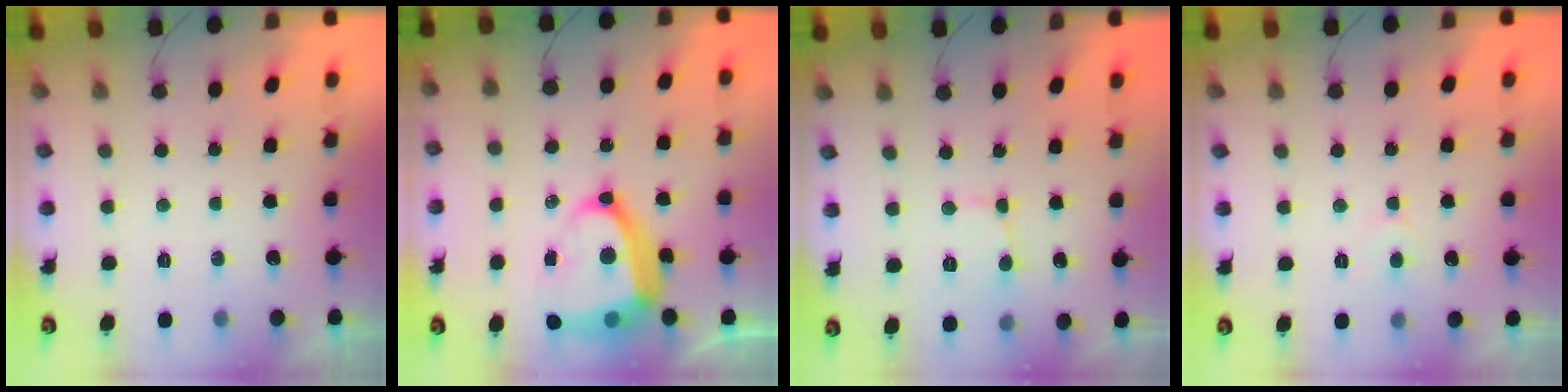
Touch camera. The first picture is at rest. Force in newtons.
{"total": 16.3, "press": 16.1, "slide": 2.4}
{"total": 1.9, "press": 1.9, "slide": 0.1}
{"total": 4.6, "press": 4.6, "slide": 0.4}